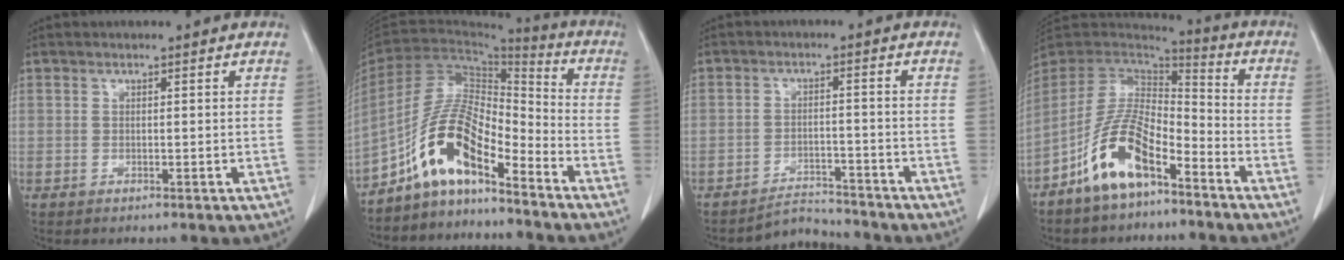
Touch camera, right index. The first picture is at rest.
{"total": 11.5, "force": [-7.7, 3.1, 7.9], "torque": [-0.161, 0.026, -0.142]}
{"total": 4.5, "force": [-4.4, 0.5, -0.7], "torque": [0.010, 0.002, -0.069]}
{"total": 12.3, "force": [-7.1, 4.4, 9.0], "torque": [-0.190, 0.006, -0.135]}